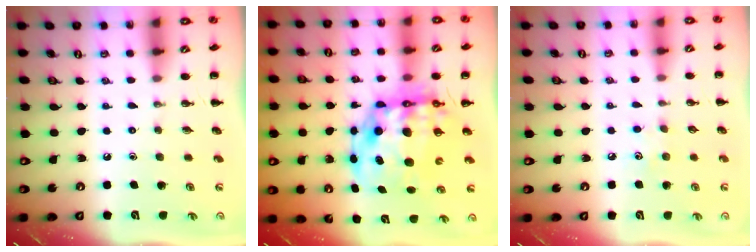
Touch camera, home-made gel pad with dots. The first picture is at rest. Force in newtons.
{"total": 15.8, "press": 15.3, "slide": 3.8}
{"total": 4.2, "press": 4.0, "slide": 1.2}